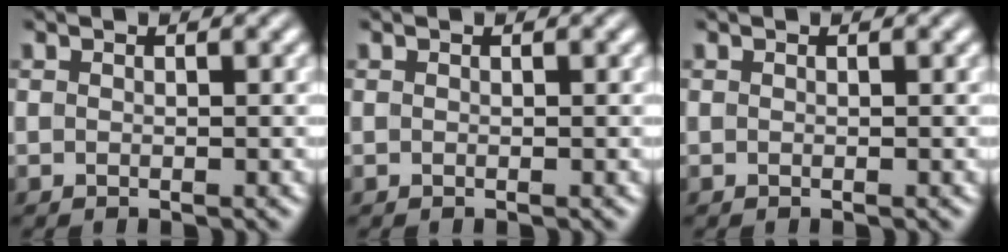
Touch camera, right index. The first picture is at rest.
{"total": 0.0}
{"total": 0.0}